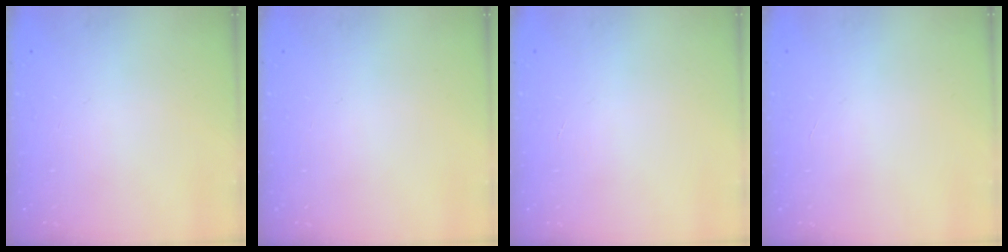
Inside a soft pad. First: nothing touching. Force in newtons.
{"total": 0.0}
{"total": 0.0}
{"total": 0.0}